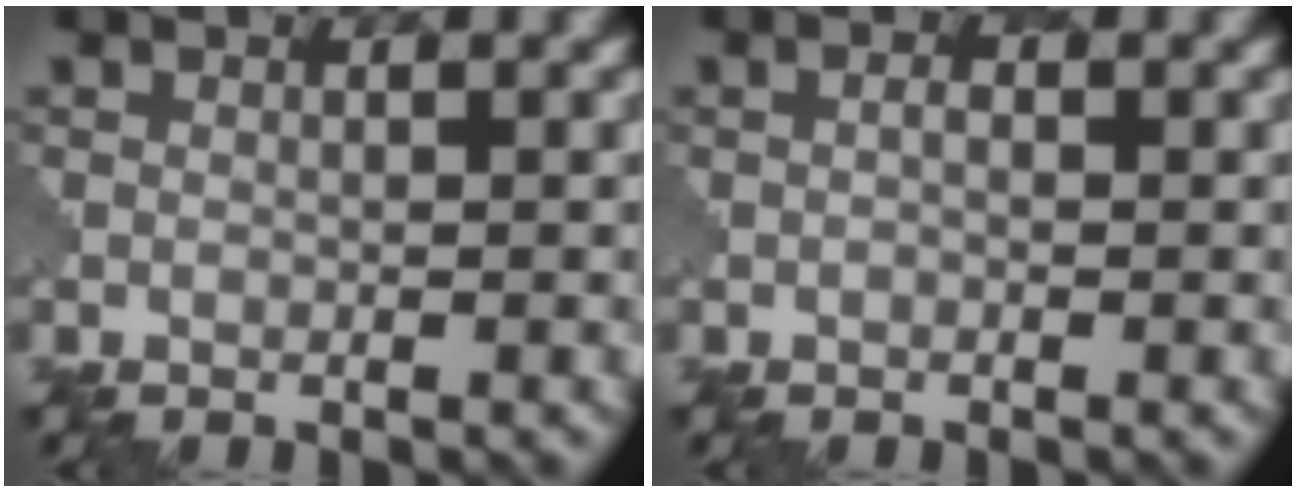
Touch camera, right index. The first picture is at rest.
{"total": 0.9, "force": [-0.1, 0.5, 0.7], "torque": [-0.016, 0.001, -0.002]}